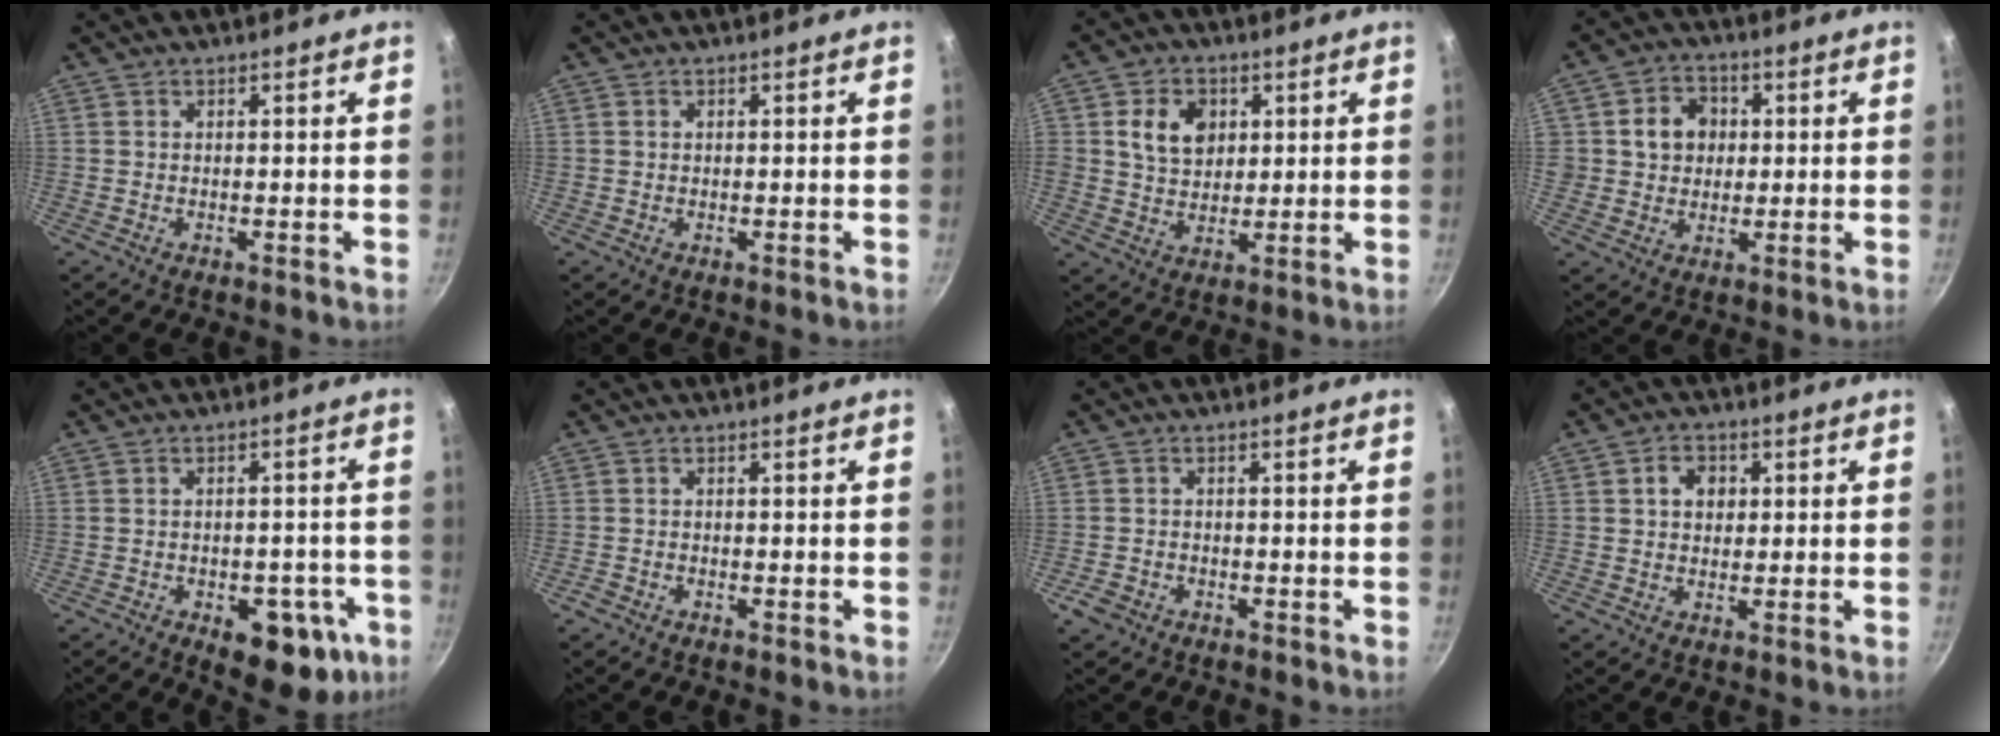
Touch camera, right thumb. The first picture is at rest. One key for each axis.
{"total": 0.5, "fx": 0.2, "fy": 0.5, "fz": 0.1, "tx": 0.001, "ty": 0.004, "tz": 0.002}
{"total": 8.7, "fx": 2.4, "fy": 6.9, "fz": 4.8, "tx": -0.057, "ty": -0.003, "tz": 0.039}
{"total": 8.0, "fx": 1.4, "fy": 7.0, "fz": 3.5, "tx": -0.022, "ty": 0.007, "tz": 0.017}
{"total": 13.4, "fx": -5.3, "fy": 7.3, "fz": 9.9, "tx": -0.083, "ty": 0.012, "tz": -0.061}
{"total": 1.1, "fx": -0.8, "fy": 0.6, "fz": 0.4, "tx": -0.016, "ty": 0.008, "tz": -0.019}
{"total": 3.1, "fx": -1.8, "fy": 2.2, "fz": 1.2, "tx": -0.027, "ty": 0.017, "tz": -0.030}
{"total": 4.5, "fx": 0.9, "fy": 3.6, "fz": 2.5, "tx": -0.020, "ty": 0.007, "tz": 0.010}